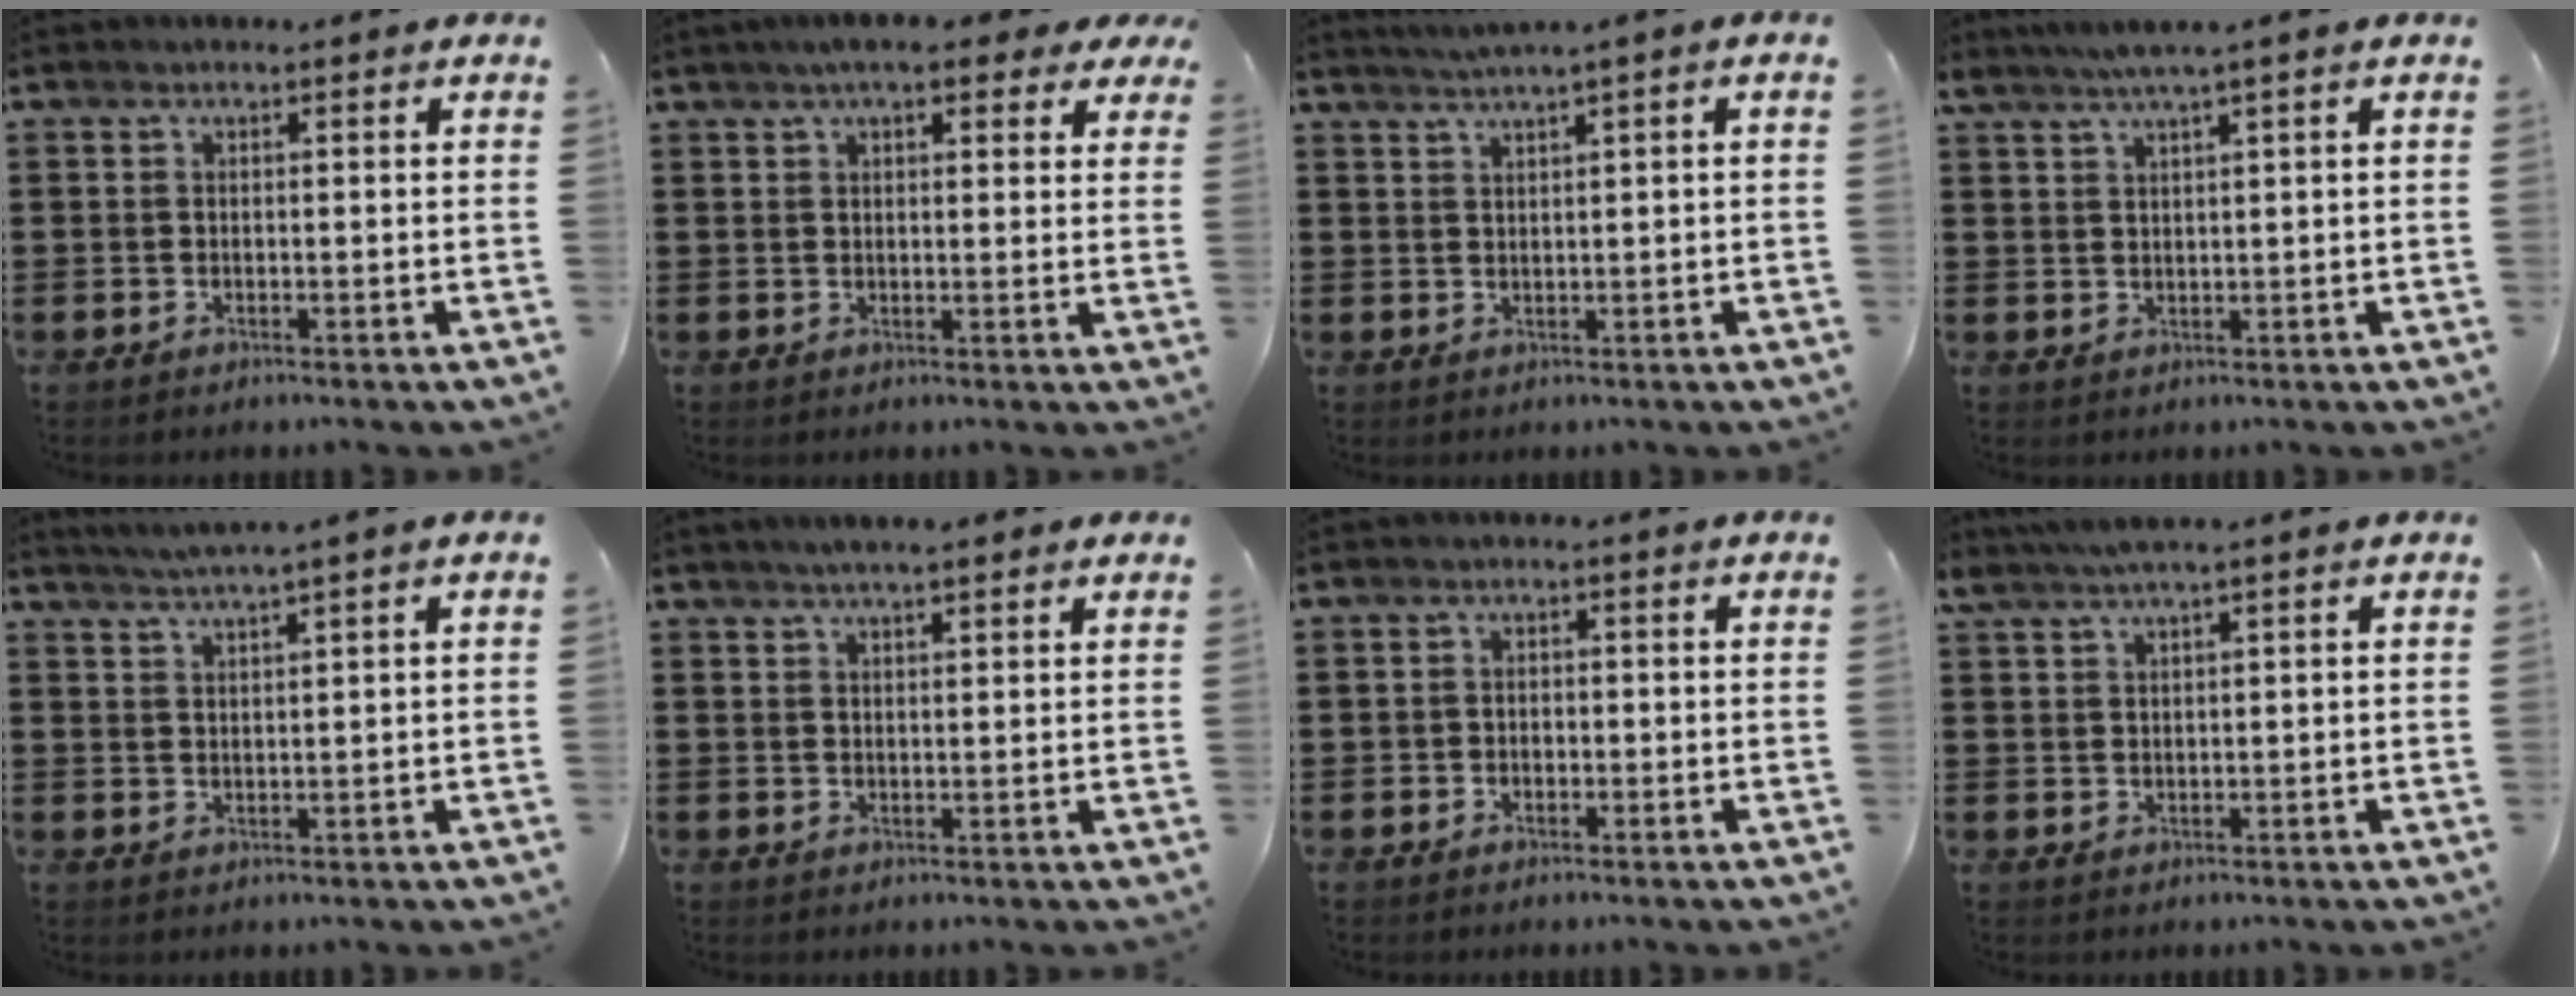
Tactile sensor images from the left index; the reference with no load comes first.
{"total": 5.5, "force": [4.1, 1.3, 3.4], "torque": [-0.069, 0.002, 0.071]}
{"total": 1.5, "force": [0.9, -0.5, 1.1], "torque": [-0.018, -0.002, 0.017]}
{"total": 2.9, "force": [1.9, -0.3, 2.2], "torque": [-0.045, 0.002, 0.034]}
{"total": 2.1, "force": [1.7, -0.8, 1.0], "torque": [-0.021, -0.006, 0.029]}
{"total": 2.7, "force": [2.2, 0.3, 1.5], "torque": [-0.034, 0.005, 0.040]}
{"total": 1.1, "force": [-0.6, 0.9, 0.1], "torque": [-0.006, 0.003, -0.015]}
{"total": 2.6, "force": [1.9, -0.1, 1.8], "torque": [-0.038, 0.003, 0.034]}